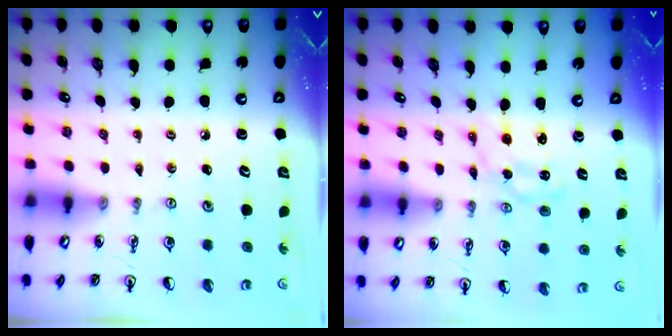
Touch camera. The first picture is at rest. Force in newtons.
{"total": 1.5, "press": 1.5, "slide": 0.1}